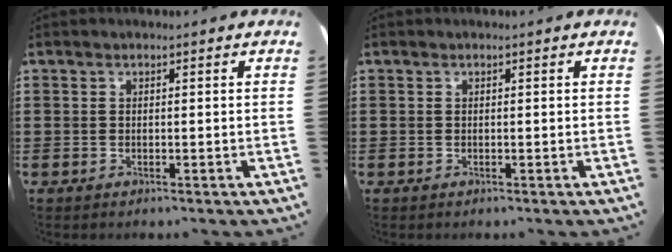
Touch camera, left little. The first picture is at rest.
{"total": 0.0}